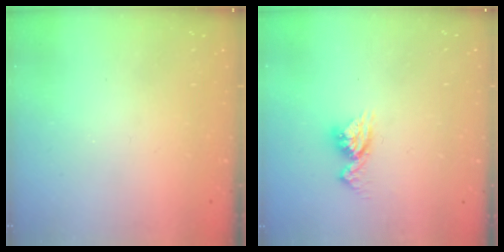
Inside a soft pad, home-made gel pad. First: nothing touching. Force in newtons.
{"total": 9.2, "press": 9.2, "slide": 0.8}